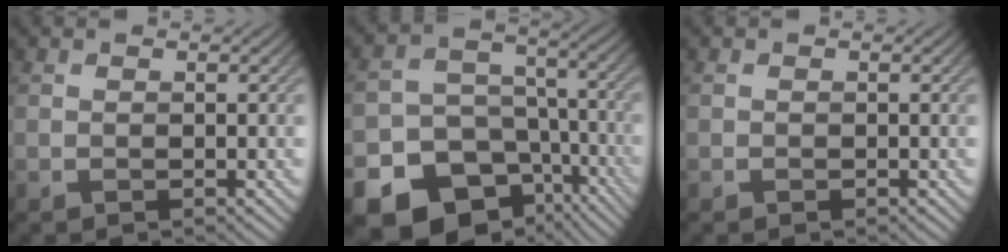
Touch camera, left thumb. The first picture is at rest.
{"total": 21.3, "force": [-12.8, 15.9, 6.1], "torque": [-0.131, -0.079, -0.170]}
{"total": 0.0}